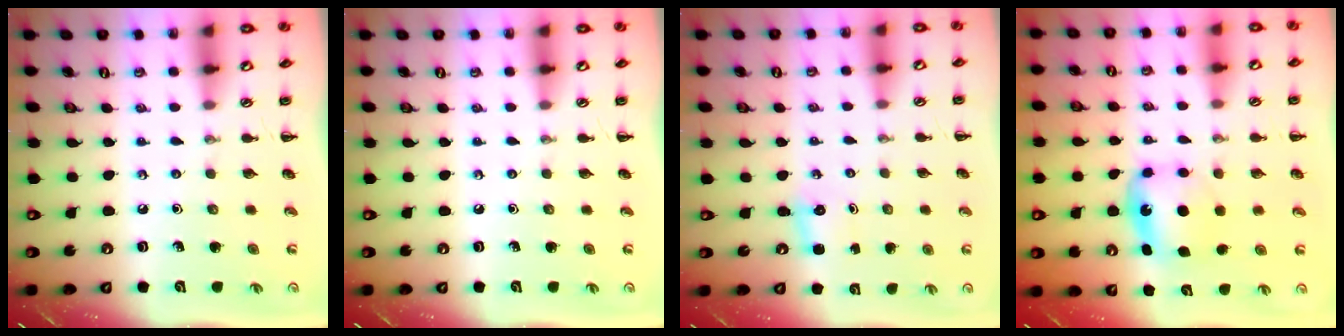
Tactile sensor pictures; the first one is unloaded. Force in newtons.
{"total": 0.0}
{"total": 2.1, "press": 2.0, "slide": 0.6}
{"total": 6.4, "press": 6.3, "slide": 0.9}